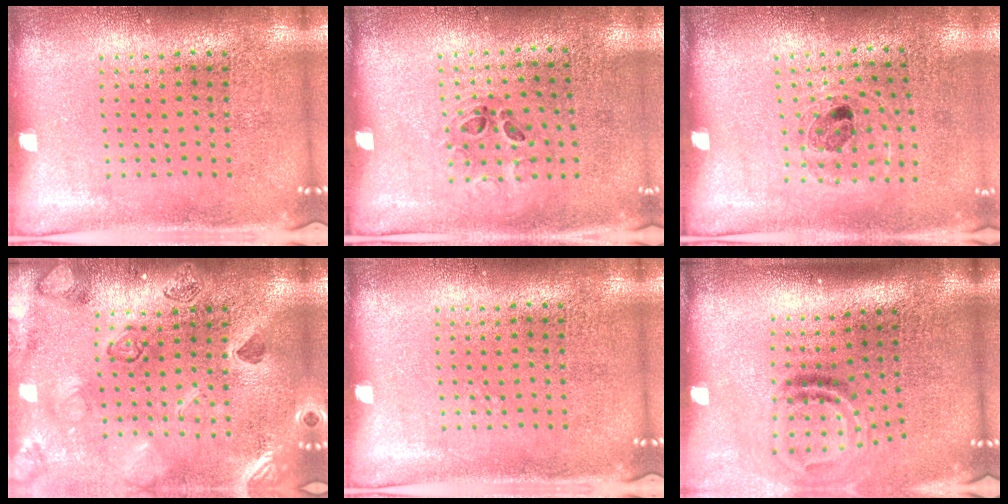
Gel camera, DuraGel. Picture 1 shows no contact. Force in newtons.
{"total": 1.2, "press": 0.7, "slide": 1.0}
{"total": 1.0, "press": 0.9, "slide": 0.6}
{"total": 2.4, "press": 2.4, "slide": 0.3}
{"total": 0.0}
{"total": 1.9, "press": 1.1, "slide": 1.5}